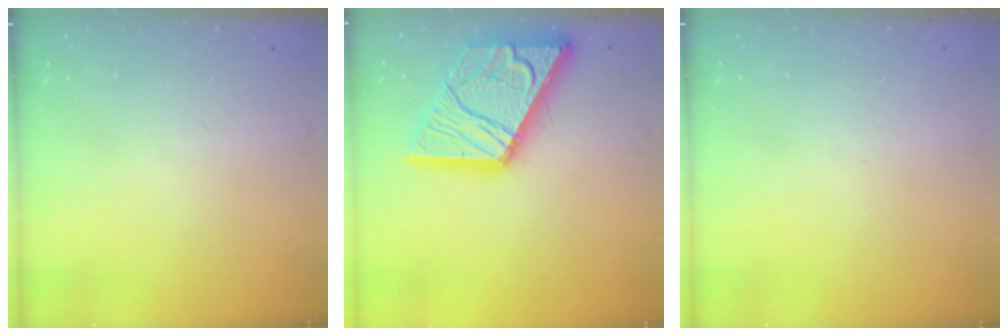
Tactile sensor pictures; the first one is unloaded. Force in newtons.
{"total": 22.7, "press": 22.6, "slide": 2.7}
{"total": 0.0}